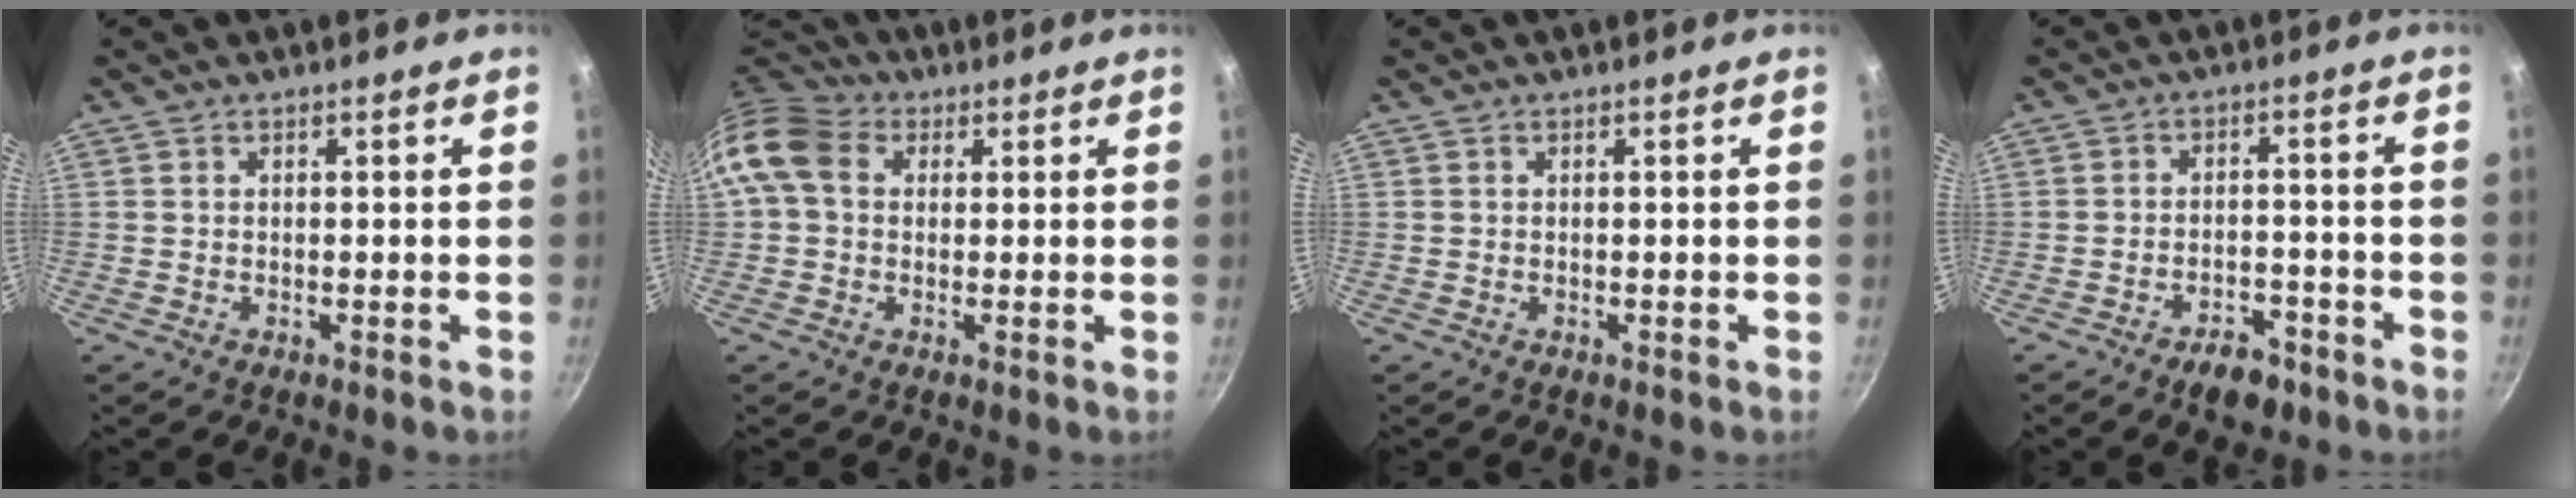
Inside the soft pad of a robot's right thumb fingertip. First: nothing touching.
{"total": 9.6, "force": [1.8, 7.5, 5.7], "torque": [-0.094, 0.017, 0.013]}
{"total": 0.0}
{"total": 5.9, "force": [-4.1, 3.0, 3.1], "torque": [-0.032, 0.033, -0.055]}